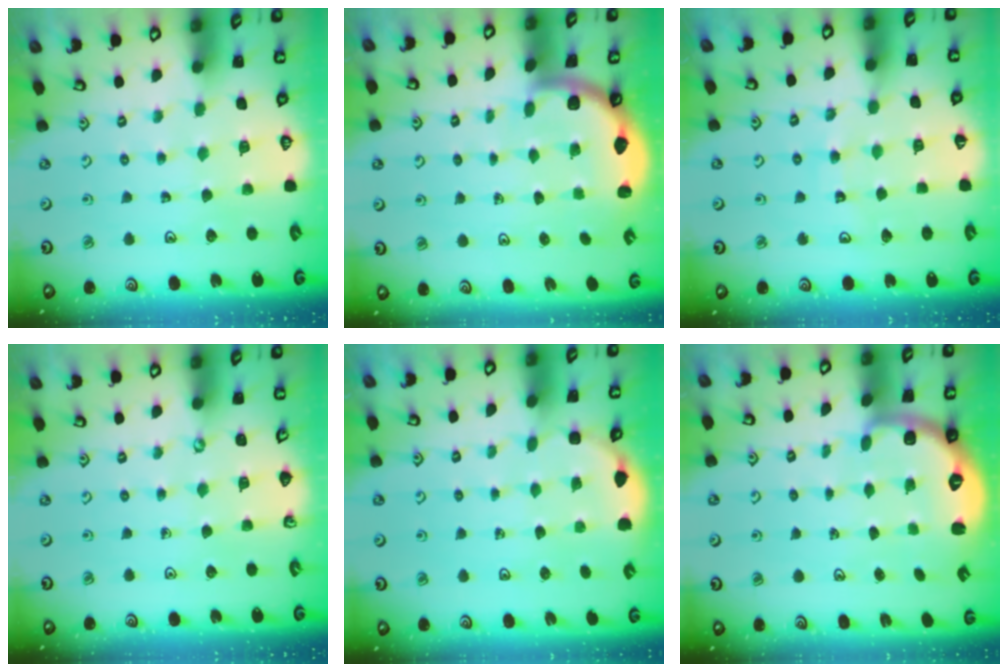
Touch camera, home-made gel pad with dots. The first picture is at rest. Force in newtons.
{"total": 1.8, "press": 1.8, "slide": 0.1}
{"total": 8.0, "press": 7.9, "slide": 0.9}
{"total": 0.0}
{"total": 2.4, "press": 1.0, "slide": 2.1}
{"total": 2.7, "press": 1.6, "slide": 2.1}